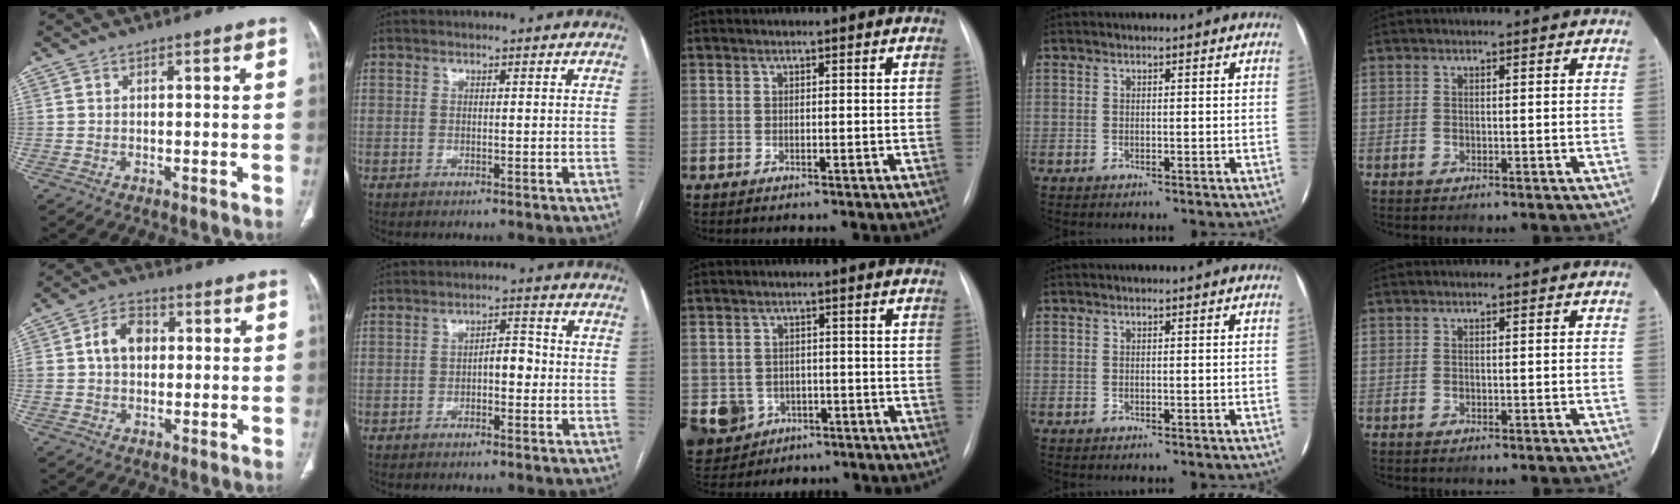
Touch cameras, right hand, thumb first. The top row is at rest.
{"thumb": {"total": 7.2, "force": [0.9, 5.2, 4.9], "torque": [-0.069, 0.014, 0.013]}, "index": {"total": 3.7, "force": [-0.7, 1.7, 3.2], "torque": [-0.045, 0.014, -0.013]}, "middle": {"total": 9.2, "force": [-4.1, 7.8, 2.4], "torque": [-0.068, 0.008, -0.050]}}